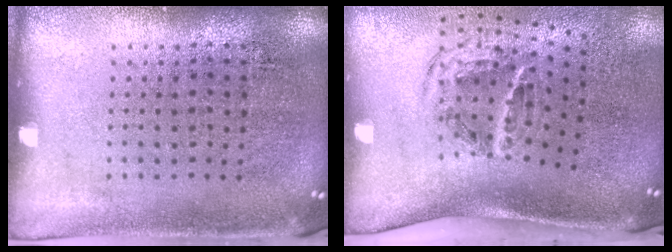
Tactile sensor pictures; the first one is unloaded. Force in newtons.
{"total": 2.0, "press": 1.3, "slide": 1.5}